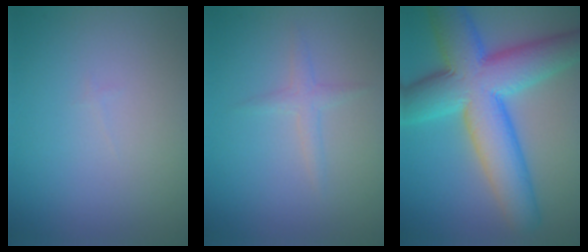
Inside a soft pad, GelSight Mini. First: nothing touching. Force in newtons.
{"total": 1.3, "press": 1.3, "slide": 0.0}
{"total": 12.0, "press": 12.0, "slide": 0.2}